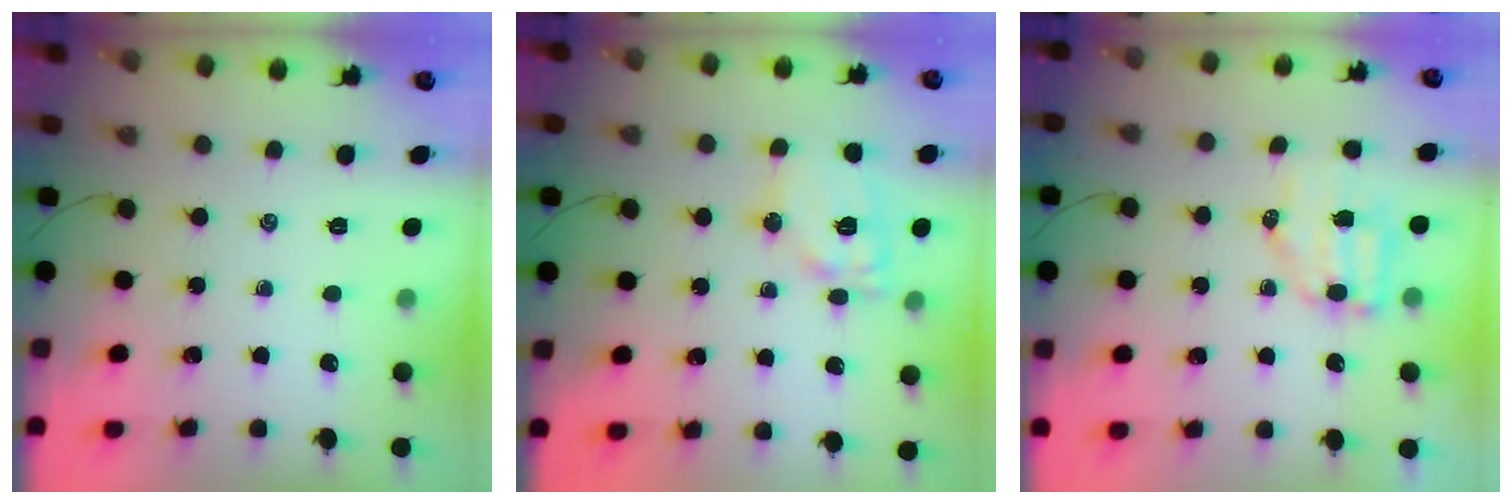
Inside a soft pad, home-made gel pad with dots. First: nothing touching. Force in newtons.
{"total": 12.0, "press": 12.0, "slide": 1.1}
{"total": 6.4, "press": 6.4, "slide": 0.9}